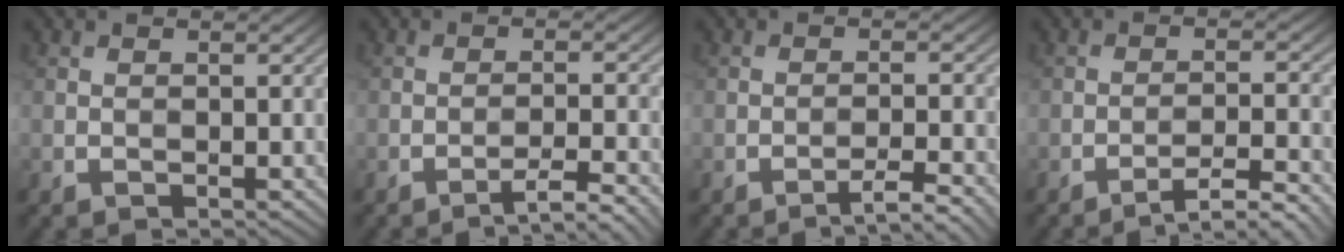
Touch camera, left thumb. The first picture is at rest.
{"total": 3.9, "force": [-2.8, 0.4, 2.7], "torque": [-0.044, 0.012, -0.047]}
{"total": 3.5, "force": [-2.5, 0.3, 2.4], "torque": [-0.038, 0.012, -0.043]}
{"total": 4.9, "force": [-3.7, 0.6, 3.1], "torque": [-0.054, 0.013, -0.059]}